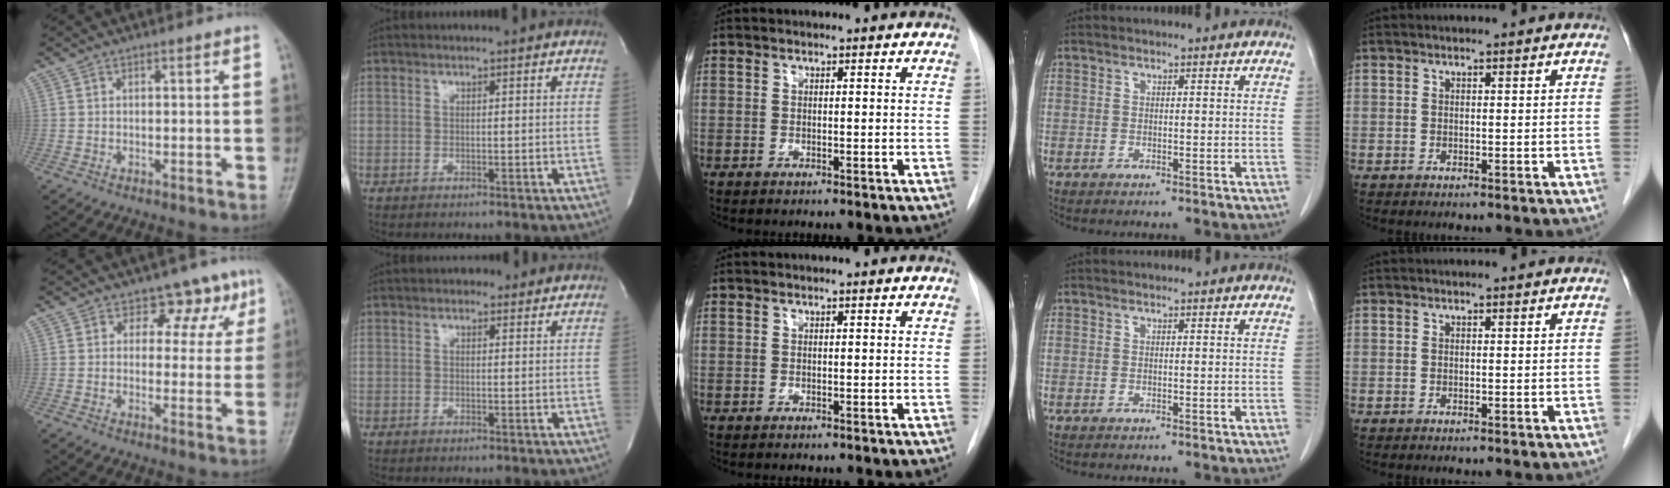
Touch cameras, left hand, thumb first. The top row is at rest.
{"thumb": {"total": 7.0, "force": [3.7, 5.3, 2.6], "torque": [0.015, -0.010, 0.036]}, "index": {"total": 1.8, "force": [1.3, 1.1, 0.6], "torque": [-0.010, 0.005, 0.013]}}